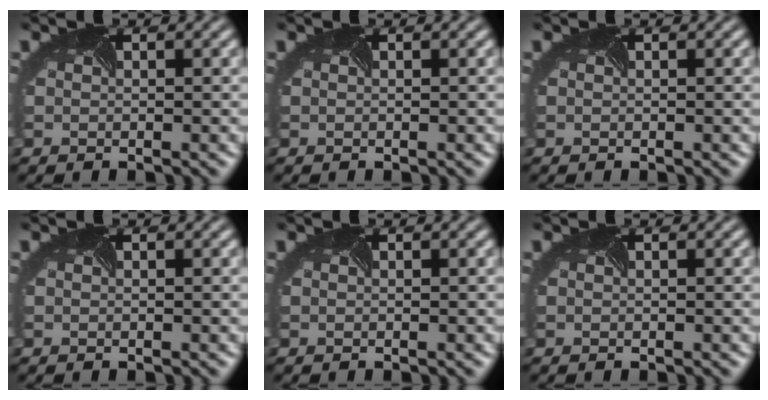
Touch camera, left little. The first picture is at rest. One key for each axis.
{"total": 0.0}
{"total": 0.0}
{"total": 0.0}
{"total": 0.0}
{"total": 0.0}